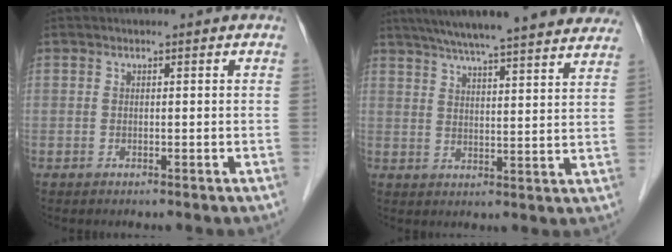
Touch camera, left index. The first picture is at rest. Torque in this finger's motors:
{"motor_torque": [0.45, -0.60, 0.80, 0.20]}